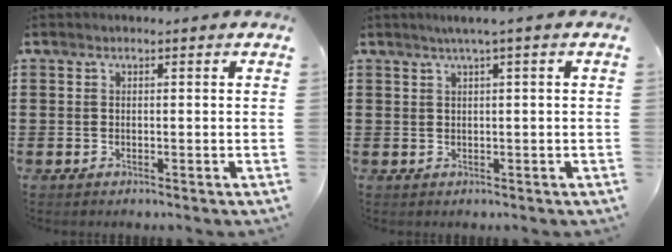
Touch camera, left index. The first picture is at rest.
{"total": 1.5, "force": [0.4, -0.3, 1.4], "torque": [-0.023, -0.004, 0.007]}